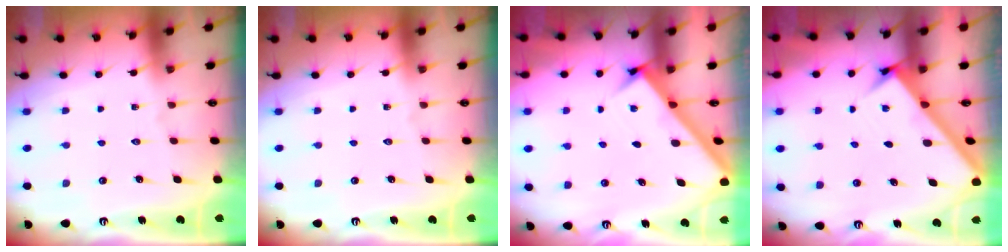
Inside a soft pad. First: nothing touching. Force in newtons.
{"total": 0.0}
{"total": 2.4, "press": 2.4, "slide": 0.3}
{"total": 3.0, "press": 3.0, "slide": 0.4}